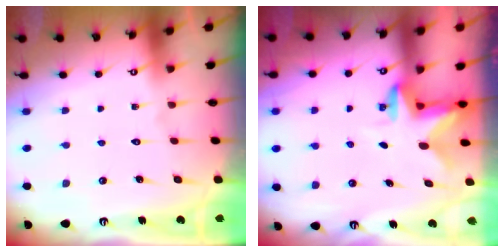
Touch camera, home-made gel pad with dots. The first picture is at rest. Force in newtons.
{"total": 2.5, "press": 2.5, "slide": 0.5}